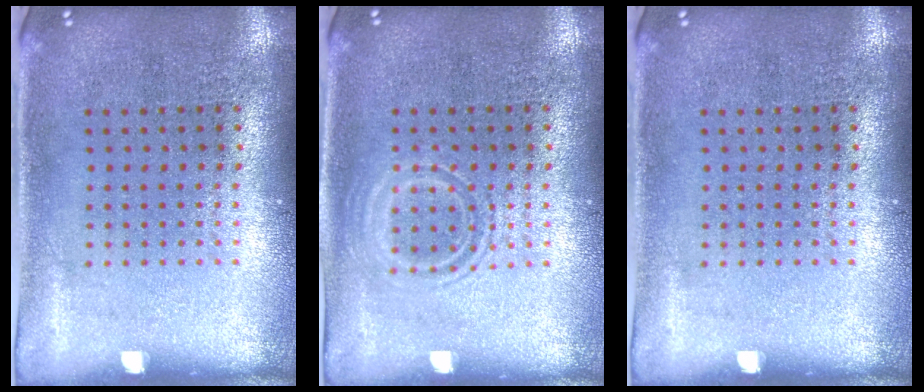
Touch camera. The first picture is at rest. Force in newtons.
{"total": 1.0, "press": 1.0, "slide": 0.2}
{"total": 0.0}